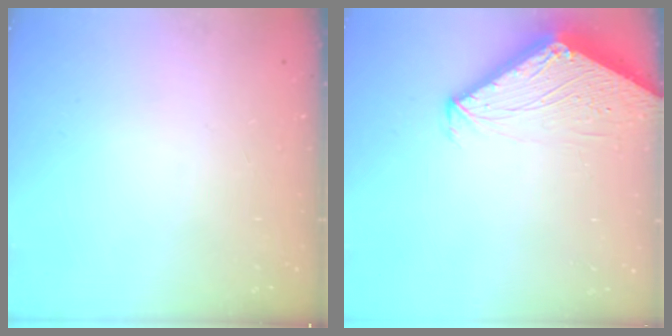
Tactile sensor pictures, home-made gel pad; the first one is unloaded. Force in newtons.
{"total": 3.6, "press": 3.6, "slide": 0.3}